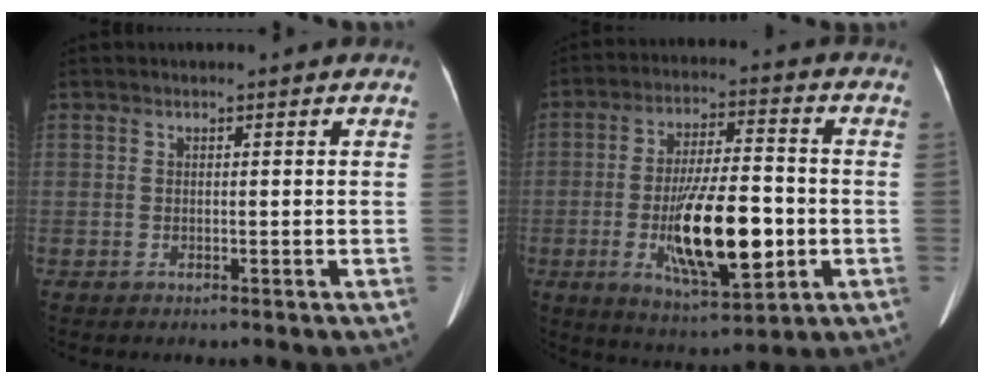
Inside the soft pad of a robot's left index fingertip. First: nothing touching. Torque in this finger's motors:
{"motor_torque": [1.30, 0.84, 1.05, 0.21]}